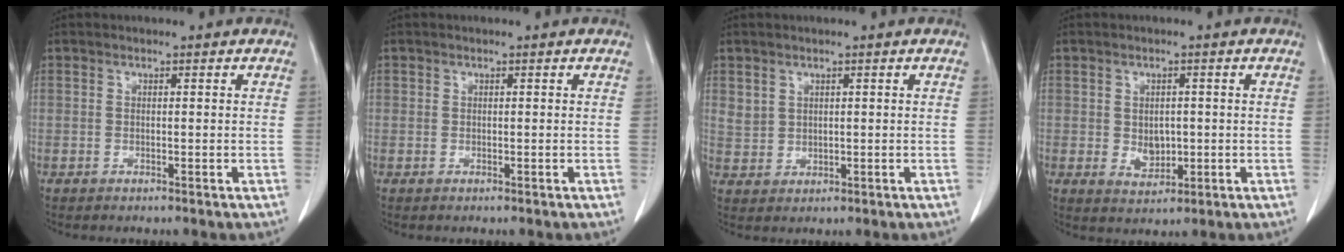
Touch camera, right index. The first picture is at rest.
{"total": 0.0}
{"total": 2.8, "force": [1.4, 2.3, 0.8], "torque": [-0.014, 0.000, 0.035]}
{"total": 3.9, "force": [-0.2, 2.8, 2.7], "torque": [-0.043, -0.002, 0.010]}